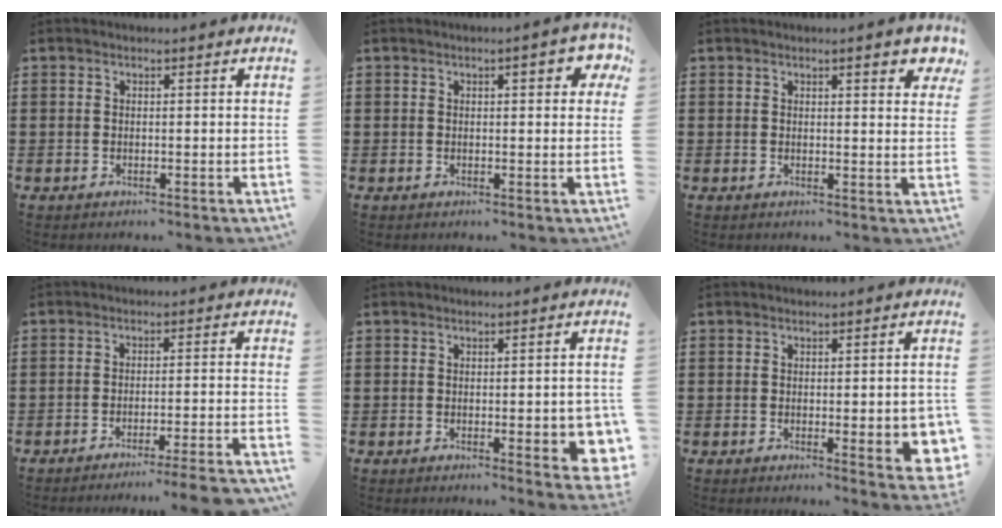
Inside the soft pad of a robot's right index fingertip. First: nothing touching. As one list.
[{"total": 3.5, "force": [1.3, 1.0, 3.2], "torque": [-0.041, -0.003, 0.015]}, {"total": 3.0, "force": [1.9, 0.6, 2.2], "torque": [-0.032, 0.000, 0.029]}, {"total": 4.0, "force": [-3.6, -0.7, 1.6], "torque": [-0.026, -0.012, -0.070]}, {"total": 4.5, "force": [-0.8, 1.1, 4.3], "torque": [-0.053, -0.010, -0.013]}, {"total": 4.9, "force": [-0.6, 1.1, 4.7], "torque": [-0.070, -0.009, -0.007]}]